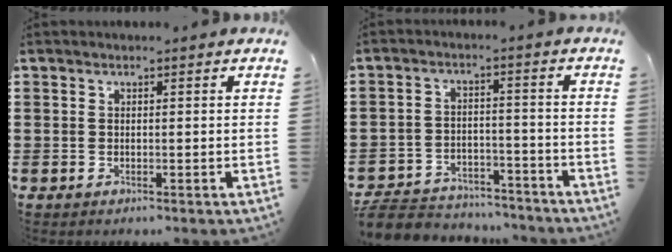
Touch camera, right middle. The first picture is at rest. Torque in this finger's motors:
{"motor_torque": [1.73, -0.41, 0.64, 0.15]}